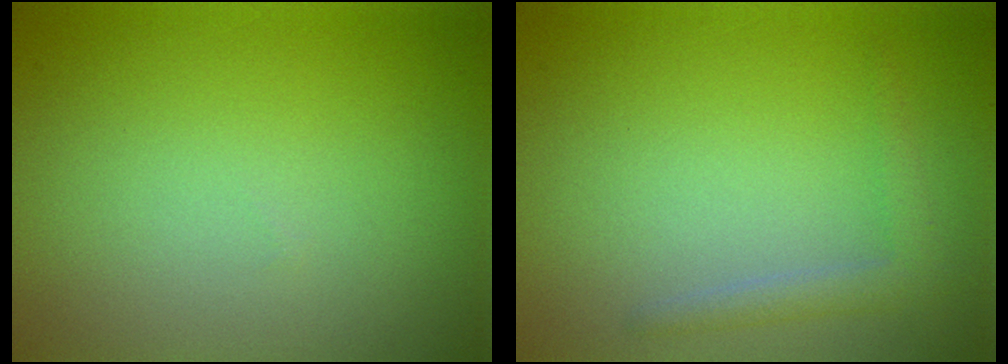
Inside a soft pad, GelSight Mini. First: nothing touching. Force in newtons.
{"total": 1.8, "press": 1.8, "slide": 0.2}